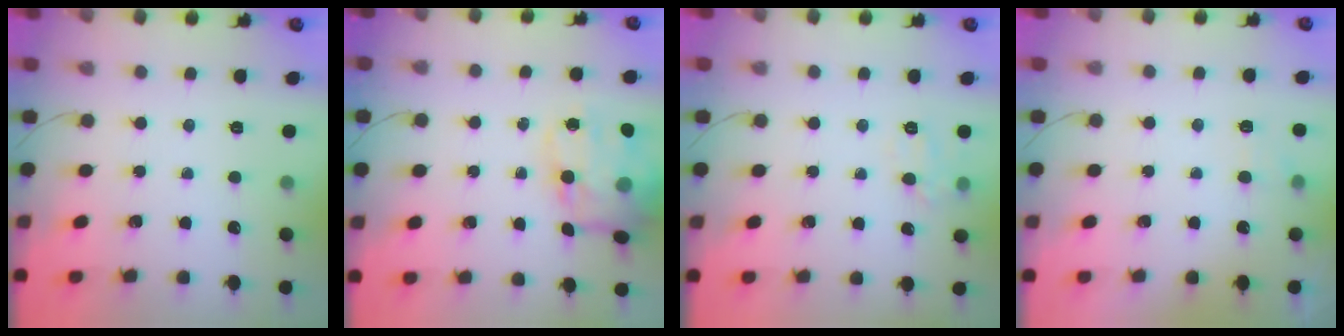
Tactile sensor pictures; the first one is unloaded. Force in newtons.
{"total": 15.4, "press": 15.2, "slide": 2.7}
{"total": 6.8, "press": 6.7, "slide": 1.0}
{"total": 4.7, "press": 4.4, "slide": 1.6}